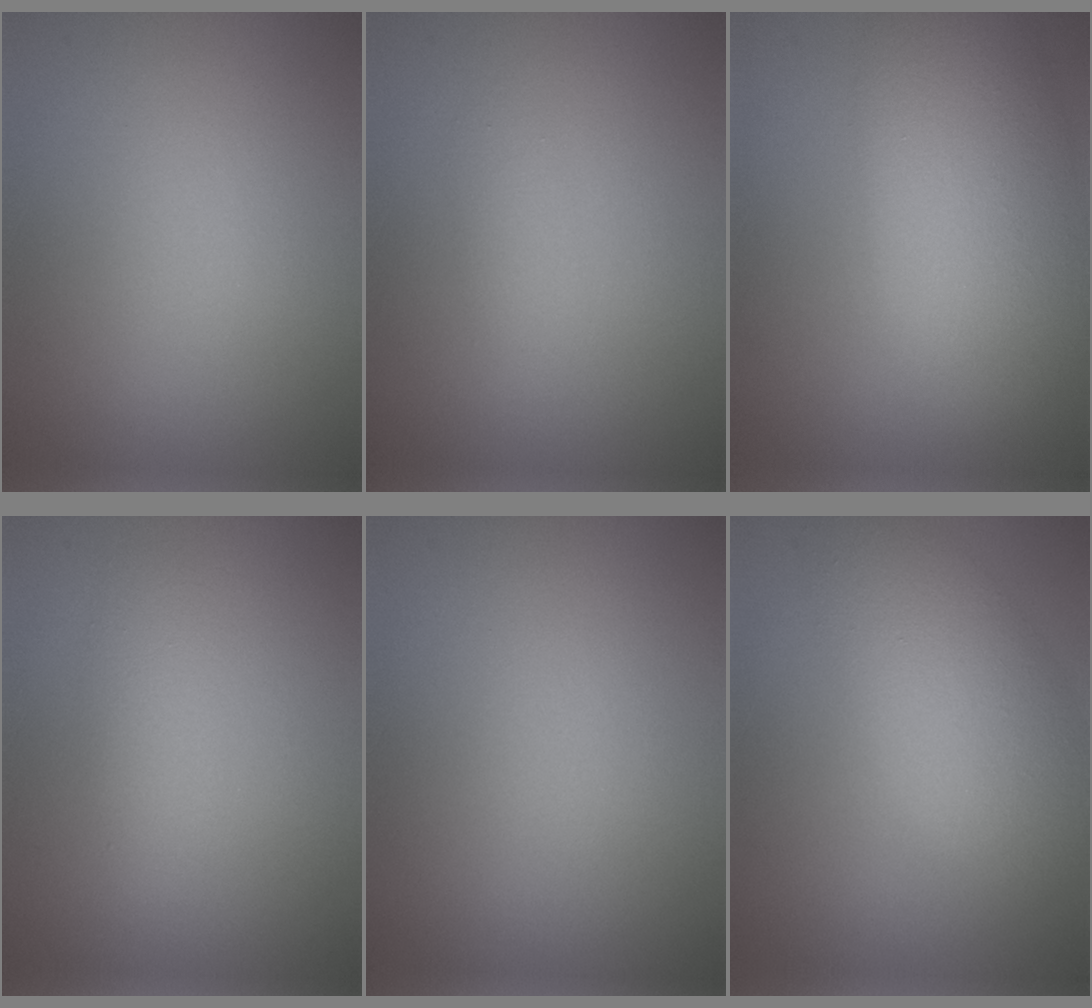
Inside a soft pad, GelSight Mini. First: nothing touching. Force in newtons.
{"total": 1.0, "press": 1.0, "slide": 0.1}
{"total": 8.7, "press": 8.7, "slide": 0.7}
{"total": 1.9, "press": 1.9, "slide": 0.0}
{"total": 0.0}
{"total": 5.6, "press": 5.6, "slide": 0.1}